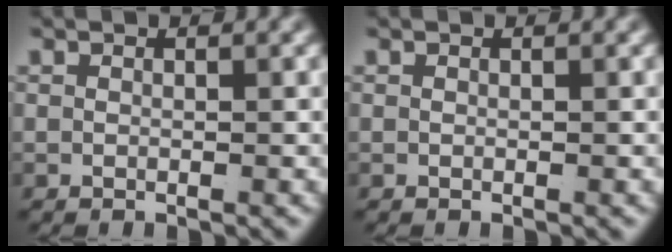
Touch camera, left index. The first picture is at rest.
{"total": 0.0}